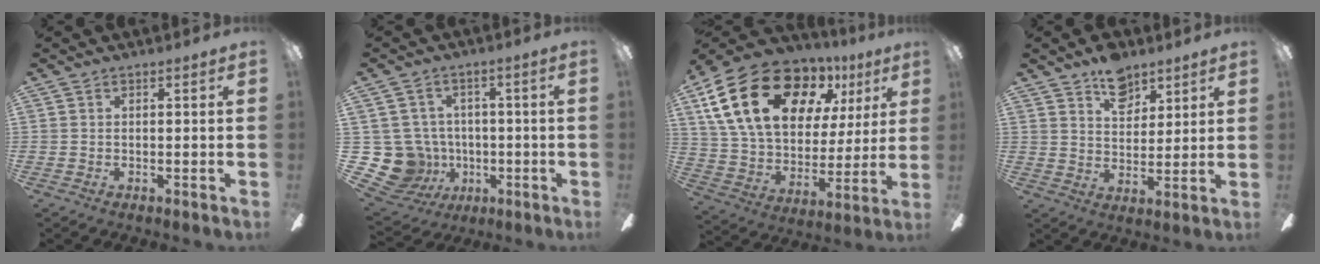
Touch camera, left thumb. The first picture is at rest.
{"total": 12.5, "force": [-1.8, 11.7, 4.1], "torque": [-0.123, 0.008, -0.018]}
{"total": 25.7, "force": [12.2, 15.4, 16.5], "torque": [-0.306, -0.047, 0.221]}
{"total": 9.0, "force": [6.2, 5.3, 3.9], "torque": [-0.047, -0.027, 0.111]}